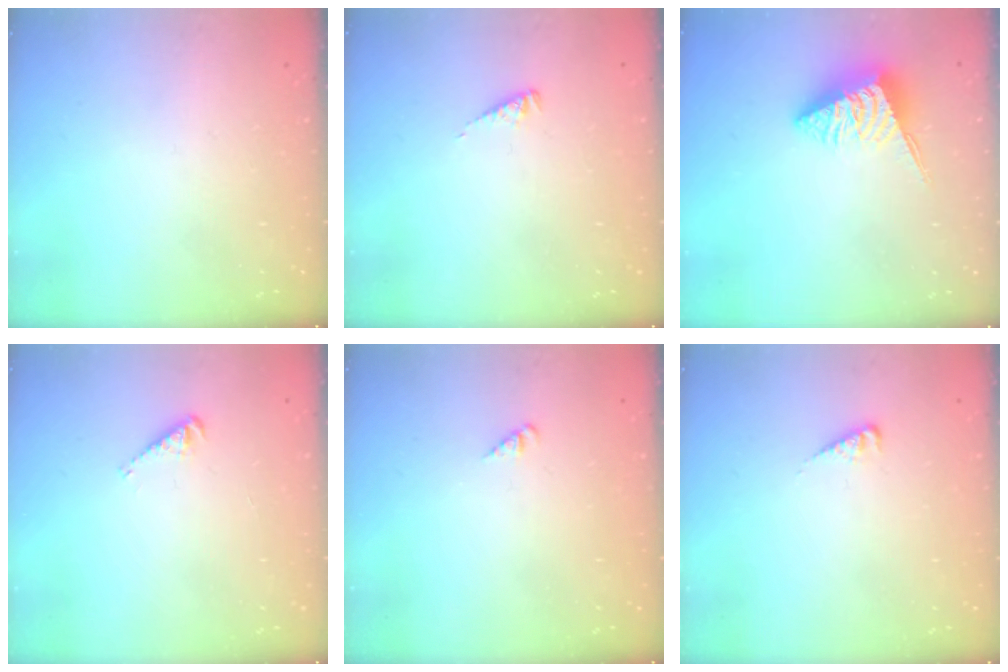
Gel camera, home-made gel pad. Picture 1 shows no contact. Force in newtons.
{"total": 2.0, "press": 2.0, "slide": 0.2}
{"total": 6.0, "press": 6.0, "slide": 0.4}
{"total": 2.9, "press": 2.9, "slide": 0.3}
{"total": 1.4, "press": 1.4, "slide": 0.3}
{"total": 2.6, "press": 2.6, "slide": 0.5}